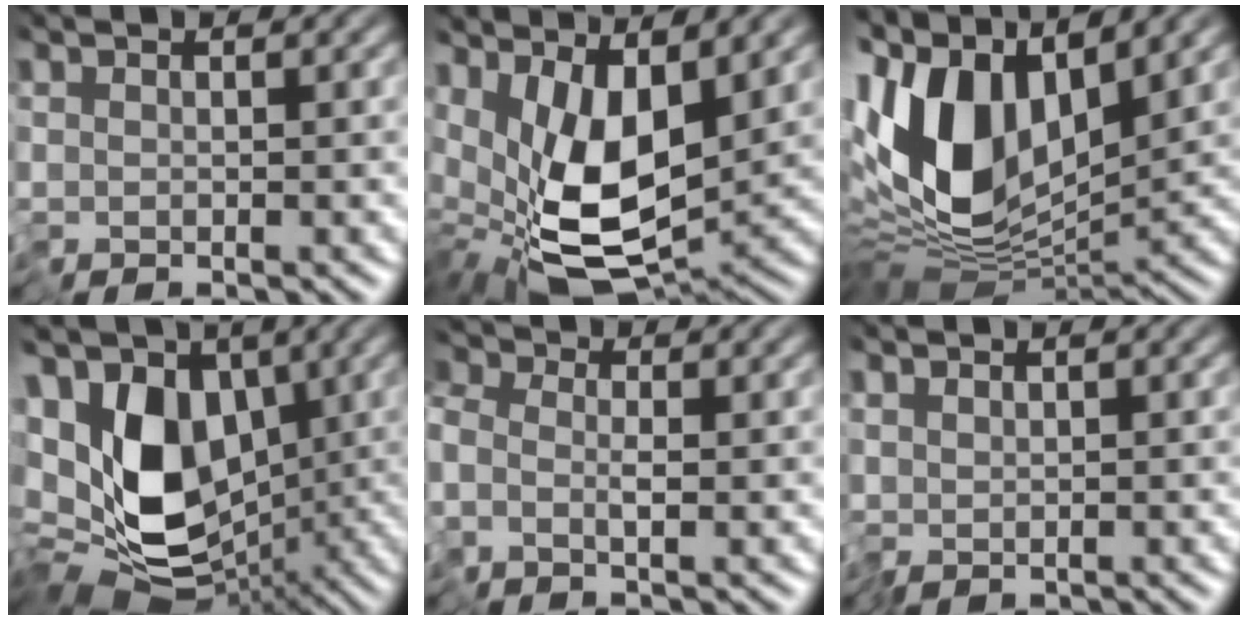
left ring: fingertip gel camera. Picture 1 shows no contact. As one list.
[{"total": 11.9, "force": [0.6, 6.2, 10.2], "torque": [-0.176, -0.035, 0.017]}, {"total": 11.2, "force": [2.3, 6.2, 9.1], "torque": [-0.190, -0.008, 0.035]}, {"total": 10.5, "force": [0.2, 6.7, 8.1], "torque": [-0.144, -0.026, -0.009]}, {"total": 2.3, "force": [-1.2, 1.5, 1.3], "torque": [-0.032, -0.006, -0.033]}, {"total": 0.5, "force": [0.1, 0.4, 0.3], "torque": [-0.008, -0.003, 0.002]}]